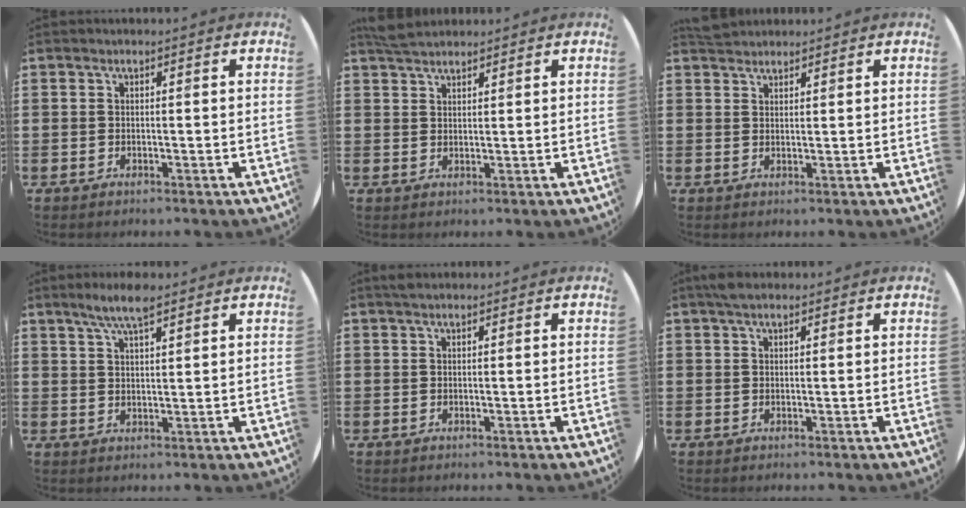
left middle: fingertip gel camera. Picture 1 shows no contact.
{"total": 2.8, "force": [2.7, 0.7, 0.7], "torque": [-0.018, 0.003, 0.051]}
{"total": 2.2, "force": [2.1, 0.6, 0.0], "torque": [0.003, 0.001, 0.039]}
{"total": 4.9, "force": [3.8, 0.9, 2.9], "torque": [-0.056, -0.001, 0.065]}
{"total": 0.7, "force": [0.7, 0.2, 0.2], "torque": [-0.004, 0.003, 0.012]}
{"total": 1.8, "force": [1.4, 0.7, 0.7], "torque": [-0.016, 0.005, 0.026]}